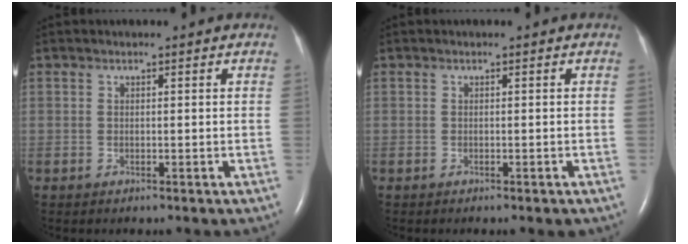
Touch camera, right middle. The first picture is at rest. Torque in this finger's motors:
{"motor_torque": [-0.07, 0.04, 0.04, 0.00]}